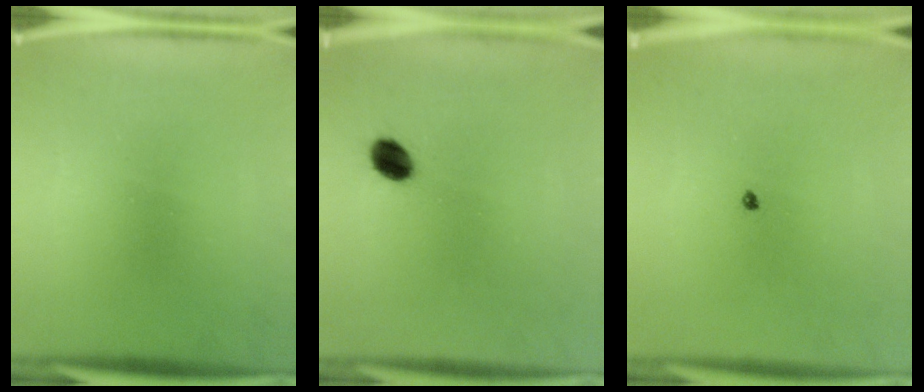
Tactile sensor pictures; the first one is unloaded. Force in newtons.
{"total": 6.5}
{"total": 0.6}